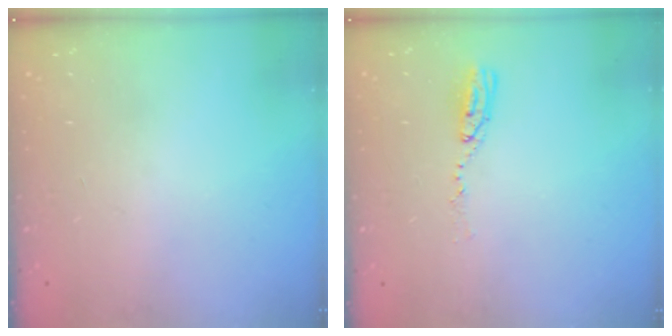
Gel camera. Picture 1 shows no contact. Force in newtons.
{"total": 4.8, "press": 4.7, "slide": 0.4}